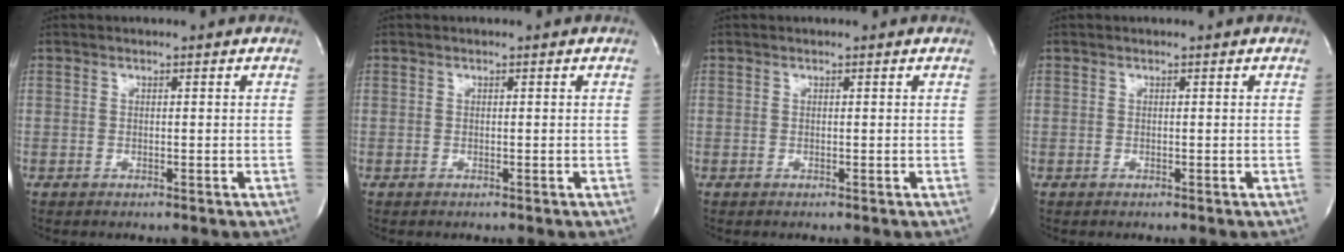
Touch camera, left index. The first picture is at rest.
{"total": 0.0}
{"total": 0.0}
{"total": 0.0}